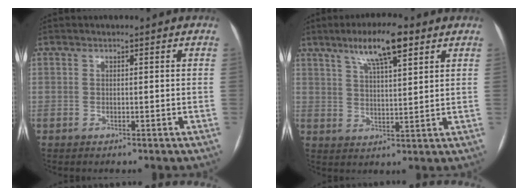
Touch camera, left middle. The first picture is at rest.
{"total": 8.9, "force": [5.4, 1.6, 6.8], "torque": [-0.123, 0.012, 0.092]}